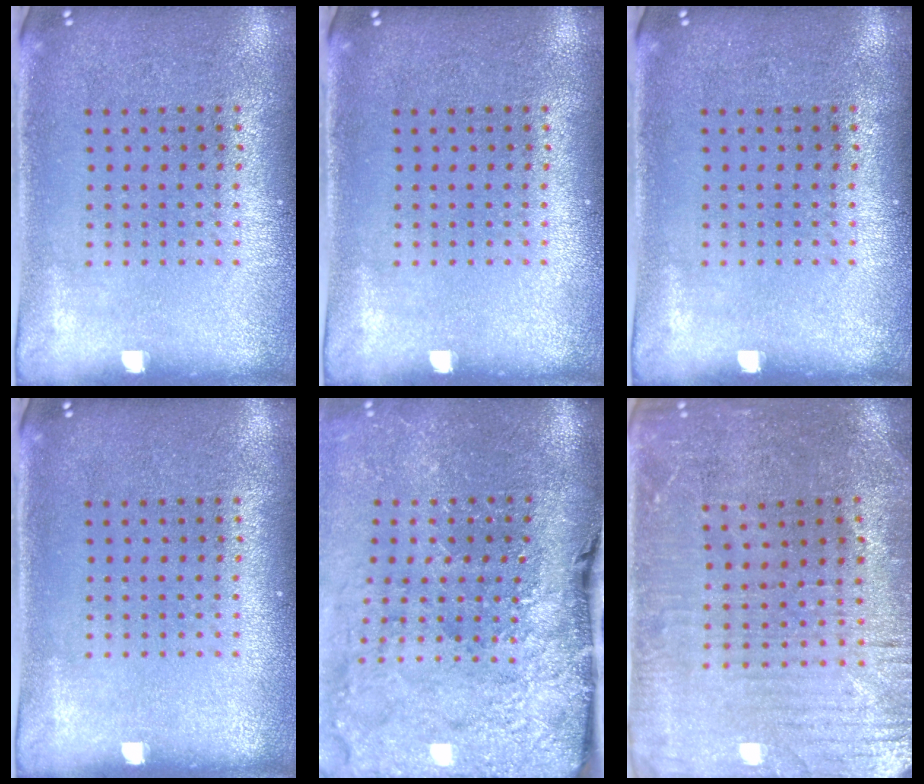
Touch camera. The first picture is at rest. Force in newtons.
{"total": 0.0}
{"total": 0.0}
{"total": 0.0}
{"total": 4.5, "press": 3.5, "slide": 2.8}
{"total": 1.4, "press": 1.3, "slide": 0.5}